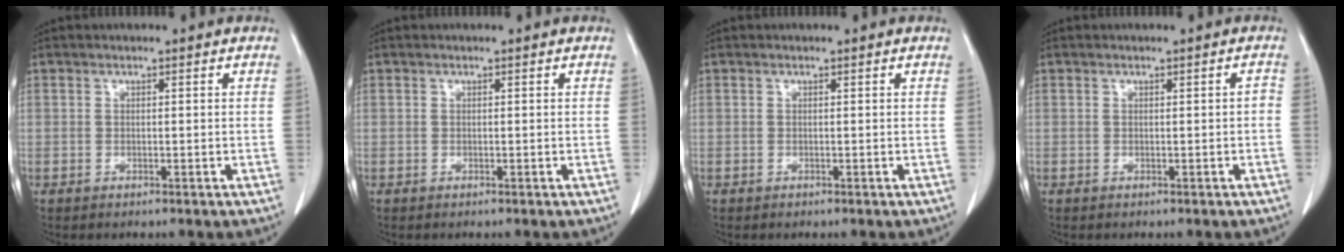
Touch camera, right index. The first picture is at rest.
{"total": 0.0}
{"total": 0.0}
{"total": 0.7, "force": [-0.2, 0.2, 0.6], "torque": [-0.006, 0.001, -0.001]}